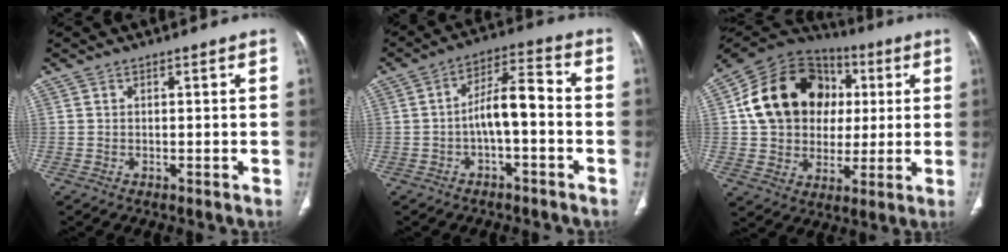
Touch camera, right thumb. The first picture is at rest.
{"total": 8.2, "force": [-1.8, 3.2, 7.4], "torque": [-0.124, 0.046, -0.035]}
{"total": 21.2, "force": [3.6, 17.2, 11.8], "torque": [-0.180, 0.029, 0.067]}